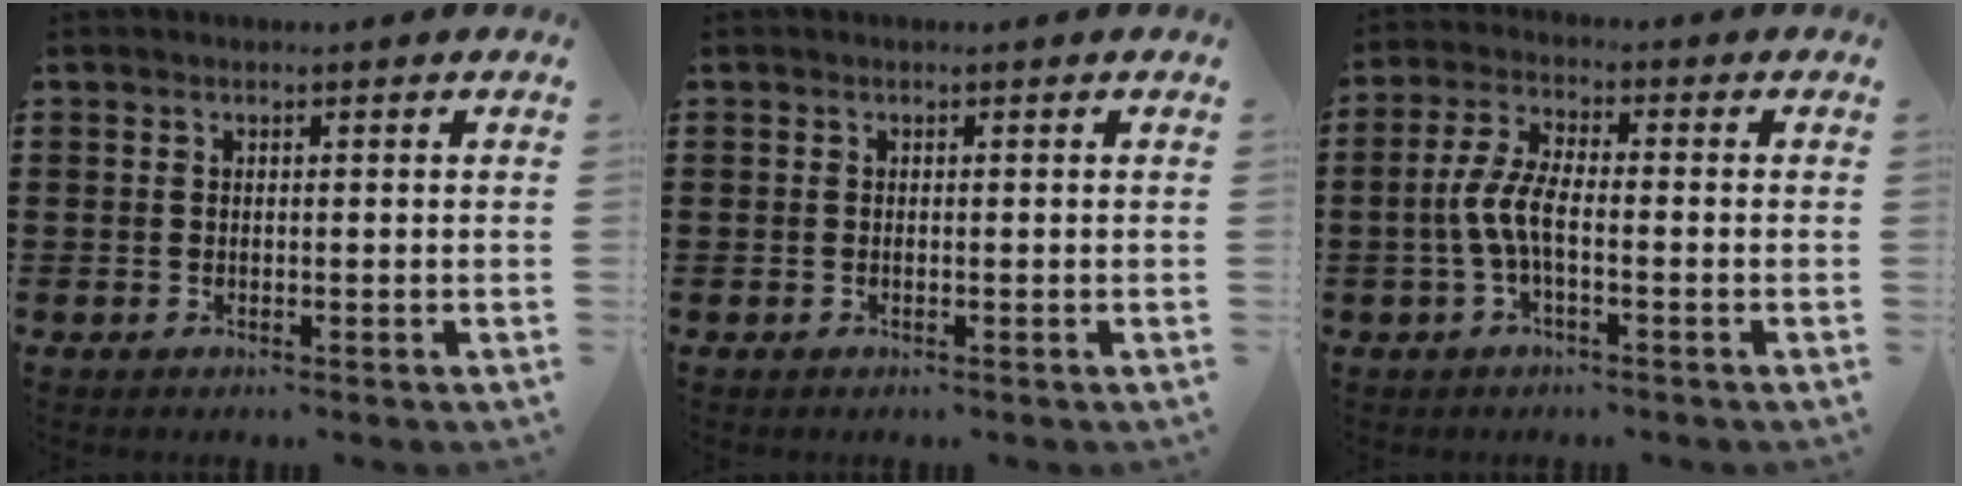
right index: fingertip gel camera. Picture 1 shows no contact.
{"total": 0.0}
{"total": 5.6, "force": [-1.7, 1.7, 5.0], "torque": [-0.123, -0.008, -0.042]}